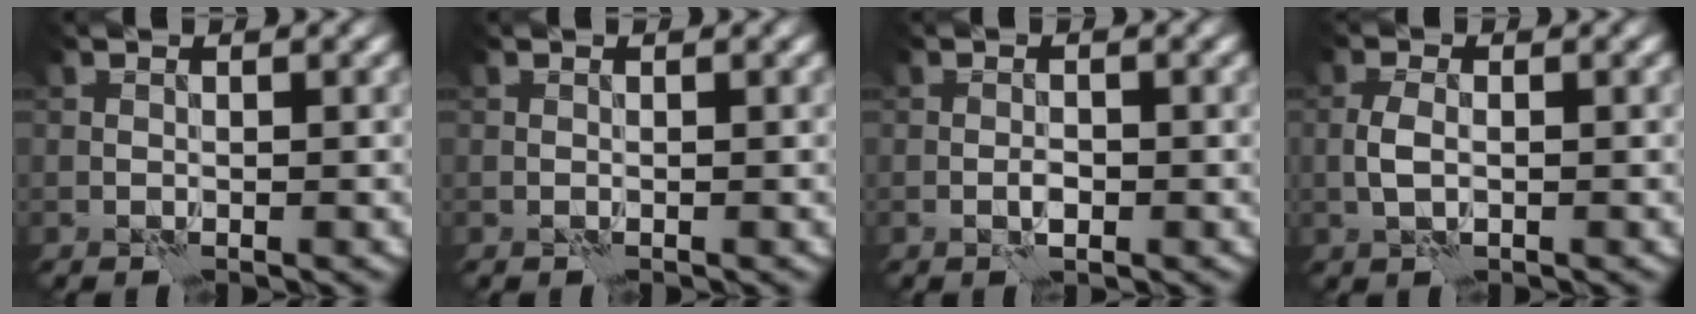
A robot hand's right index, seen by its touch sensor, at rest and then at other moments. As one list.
[{"total": 0.0}, {"total": 1.1, "force": [-0.4, 0.4, 0.9], "torque": [-0.019, 0.001, -0.010]}, {"total": 2.0, "force": [-0.3, 1.1, 1.7], "torque": [-0.041, 0.000, -0.009]}]